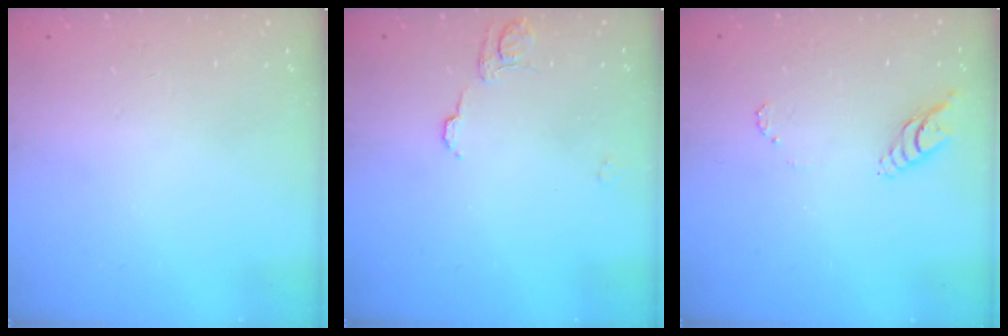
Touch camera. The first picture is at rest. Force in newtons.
{"total": 6.2, "press": 6.2, "slide": 0.4}
{"total": 7.8, "press": 7.7, "slide": 0.8}